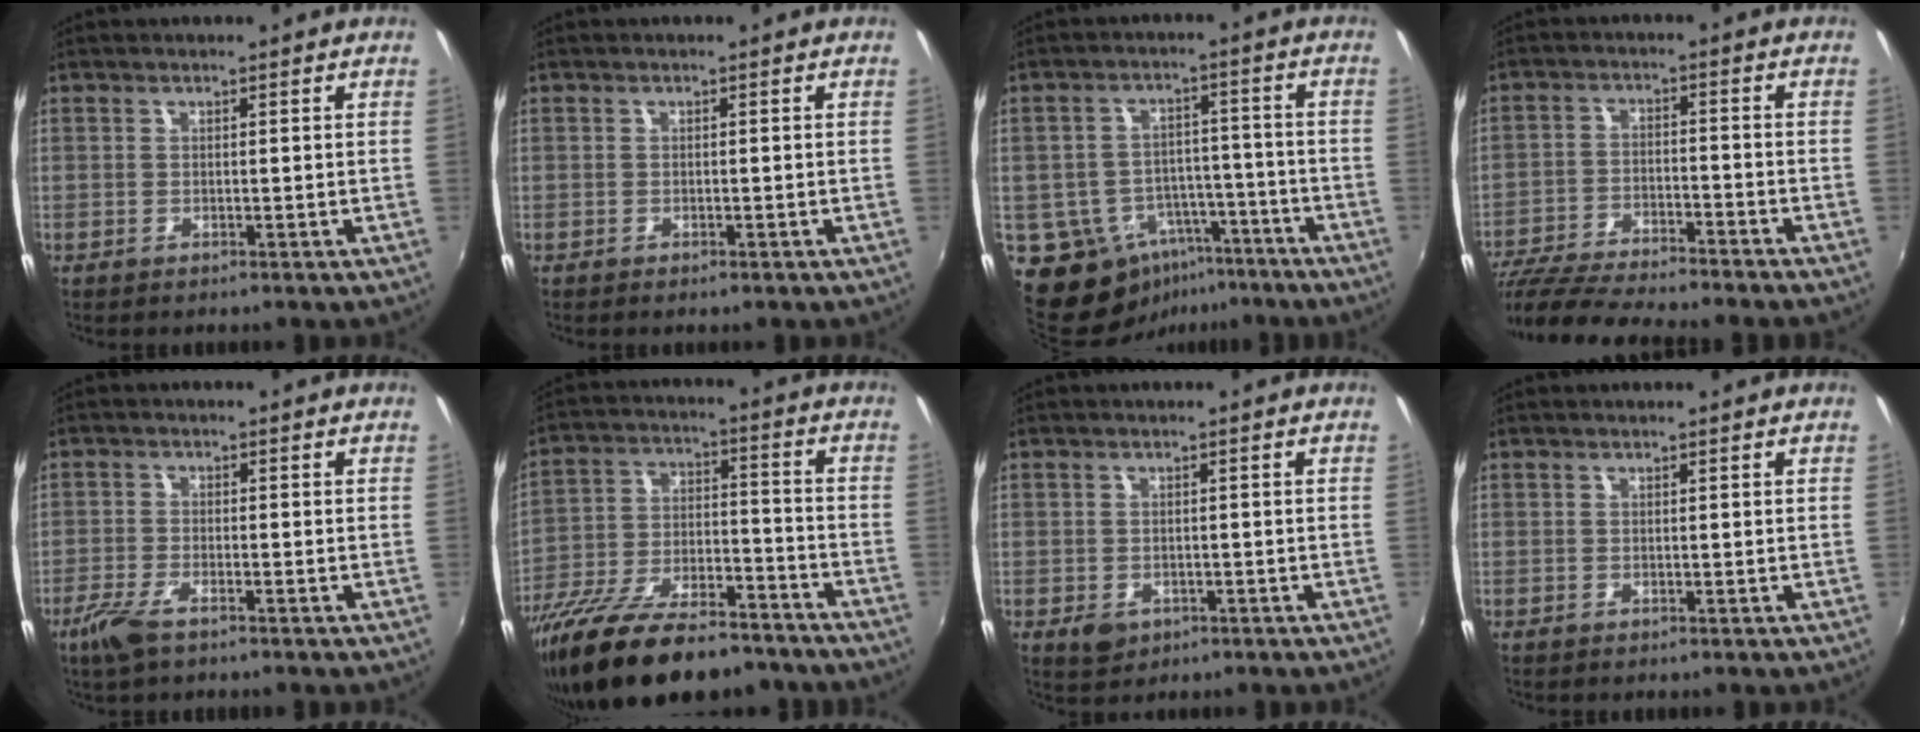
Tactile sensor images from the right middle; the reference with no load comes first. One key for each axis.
{"total": 0.7, "fx": -0.5, "fy": 0.3, "fz": 0.3, "tx": -0.007, "ty": -0.002, "tz": -0.008}
{"total": 10.9, "fx": -6.6, "fy": 7.9, "fz": 3.7, "tx": -0.079, "ty": 0.021, "tz": -0.075}
{"total": 17.2, "fx": -15.1, "fy": 1.6, "fz": 8.0, "tx": -0.166, "ty": -0.034, "tz": -0.249}
{"total": 5.1, "fx": -3.5, "fy": 1.4, "fz": 3.4, "tx": -0.090, "ty": -0.011, "tz": -0.071}
{"total": 22.4, "fx": -16.7, "fy": 8.0, "fz": 12.5, "tx": -0.232, "ty": -0.023, "tz": -0.260}
{"total": 3.4, "fx": -1.5, "fy": 2.6, "fz": 1.6, "tx": -0.030, "ty": -0.005, "tz": -0.017}
{"total": 0.0}